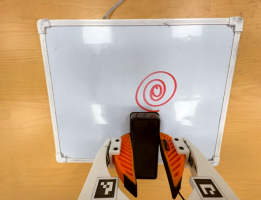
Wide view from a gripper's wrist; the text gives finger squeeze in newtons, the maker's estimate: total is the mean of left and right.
{"total": 8.4, "left": 6.9, "right": 10.0}